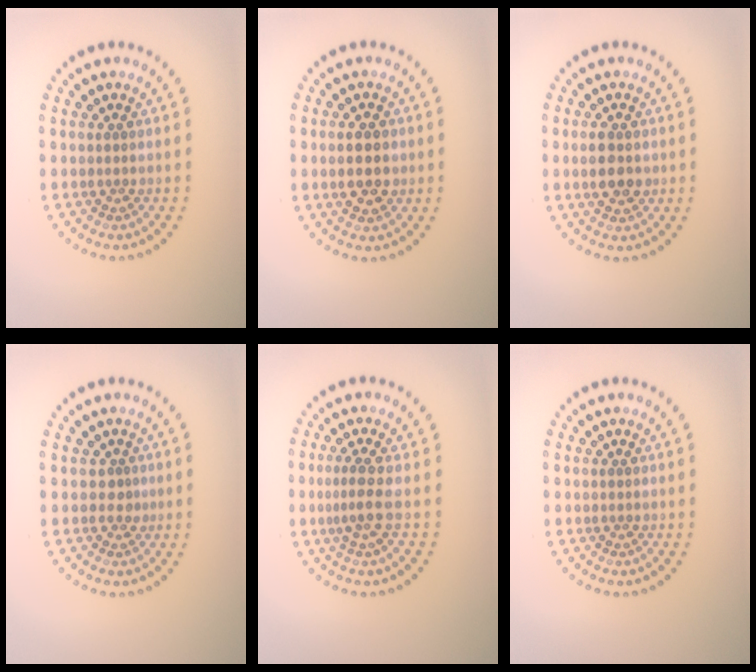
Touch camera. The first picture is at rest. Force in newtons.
{"total": 4.1, "press": 4.1, "slide": 0.2}
{"total": 2.7, "press": 2.7, "slide": 0.3}
{"total": 1.0, "press": 0.6, "slide": 0.8}
{"total": 2.3, "press": 1.5, "slide": 1.7}
{"total": 0.0}